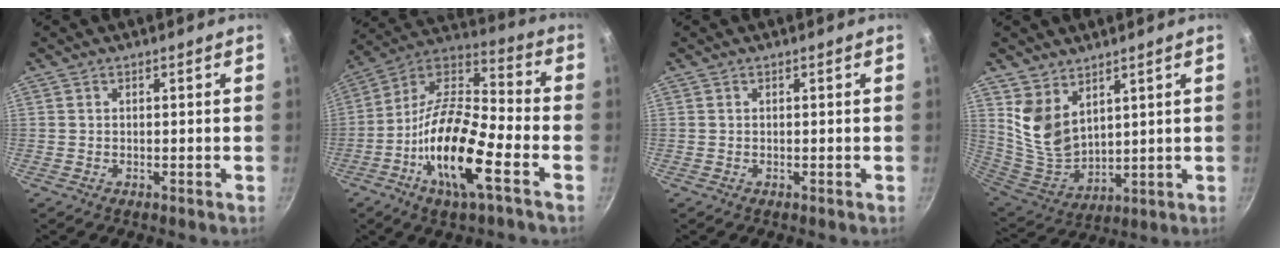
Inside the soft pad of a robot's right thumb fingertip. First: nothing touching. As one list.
[{"total": 19.1, "force": [-7.3, 5.9, 16.7], "torque": [-0.305, 0.041, -0.157]}, {"total": 0.0}, {"total": 10.3, "force": [5.6, 6.5, 5.7], "torque": [-0.092, -0.058, 0.127]}]